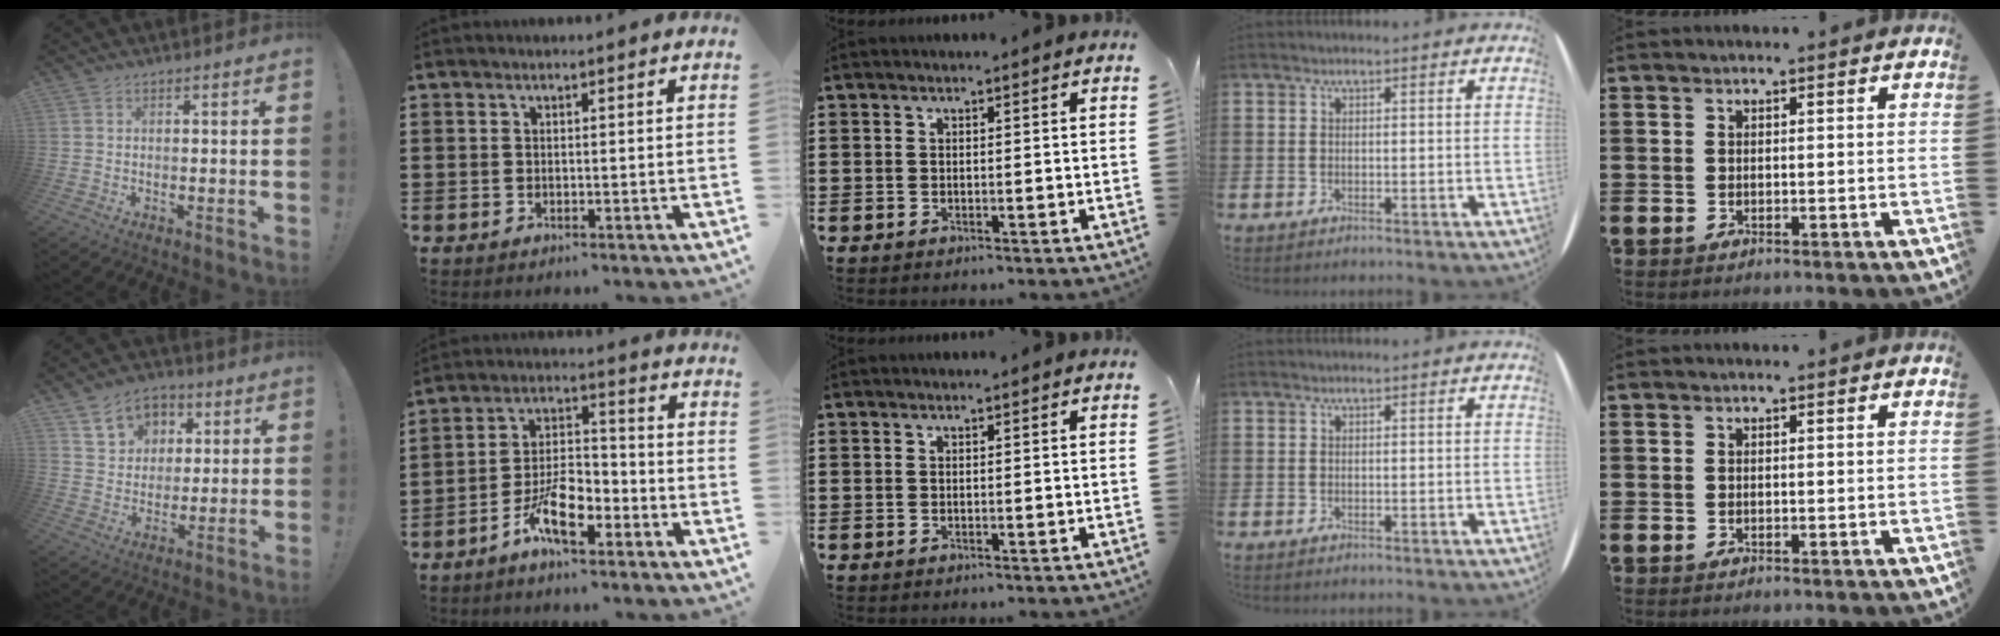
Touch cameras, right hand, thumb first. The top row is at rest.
{"thumb": {"total": 10.5, "force": [5.0, 8.5, 3.6], "torque": [-0.051, -0.023, 0.099]}, "index": {"total": 8.6, "force": [-5.0, 3.5, 6.0], "torque": [-0.125, 0.007, -0.093]}}